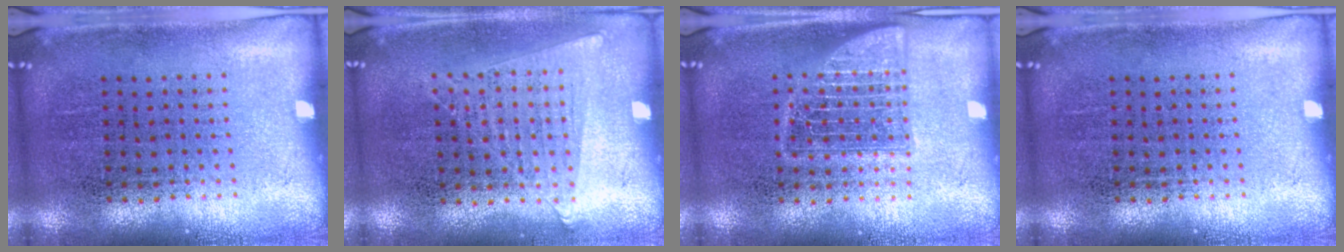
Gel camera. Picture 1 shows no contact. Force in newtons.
{"total": 1.1, "press": 1.1, "slide": 0.4}
{"total": 2.5, "press": 2.4, "slide": 0.3}
{"total": 0.0}